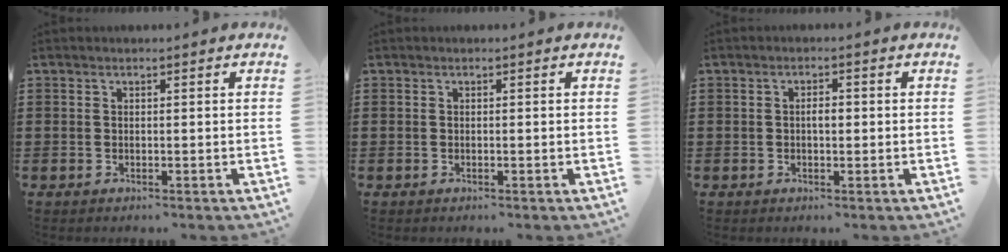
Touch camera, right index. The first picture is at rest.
{"total": 0.0}
{"total": 1.9, "force": [0.0, 0.7, 1.8], "torque": [-0.033, 0.004, -0.003]}